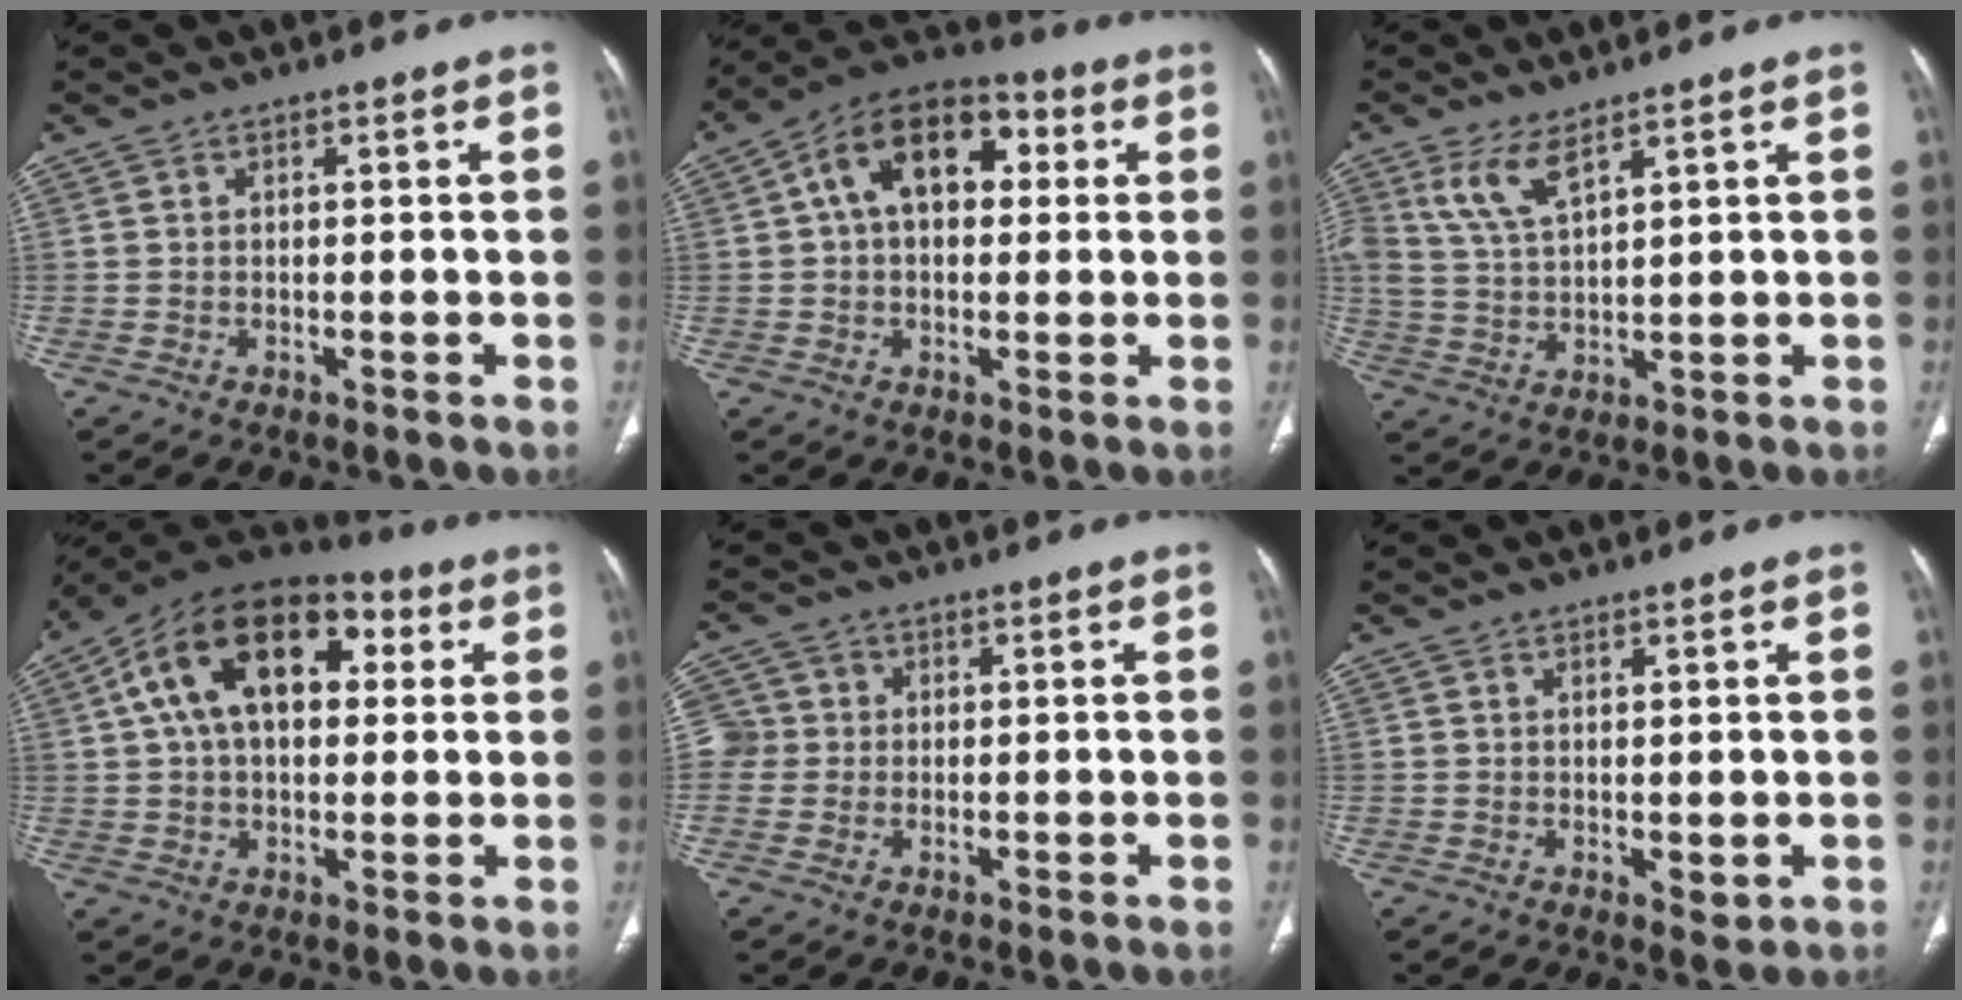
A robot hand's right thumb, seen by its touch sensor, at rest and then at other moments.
{"total": 15.4, "force": [3.5, 9.8, 11.3], "torque": [-0.151, 0.031, 0.047]}
{"total": 6.2, "force": [3.8, 2.0, 4.4], "torque": [-0.095, -0.015, 0.086]}
{"total": 20.1, "force": [5.3, 12.3, 15.0], "torque": [-0.229, 0.029, 0.078]}
{"total": 4.3, "force": [0.1, 4.2, 0.8], "torque": [0.007, 0.012, -0.002]}
{"total": 2.2, "force": [0.6, 0.9, 1.9], "torque": [-0.030, -0.011, 0.016]}